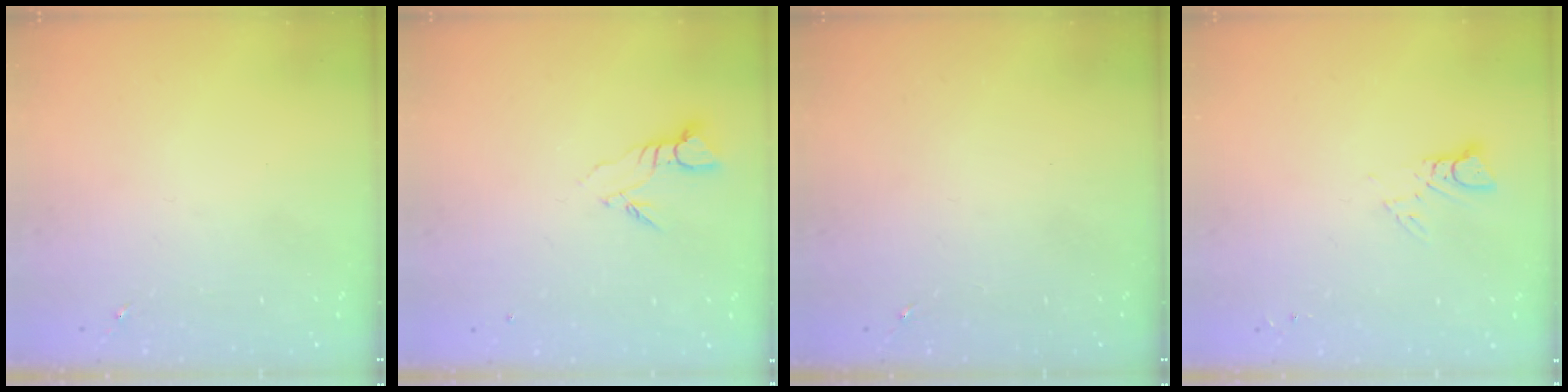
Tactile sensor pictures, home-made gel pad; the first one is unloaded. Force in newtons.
{"total": 3.7, "press": 3.7, "slide": 0.4}
{"total": 0.0}
{"total": 3.2, "press": 3.2, "slide": 0.0}